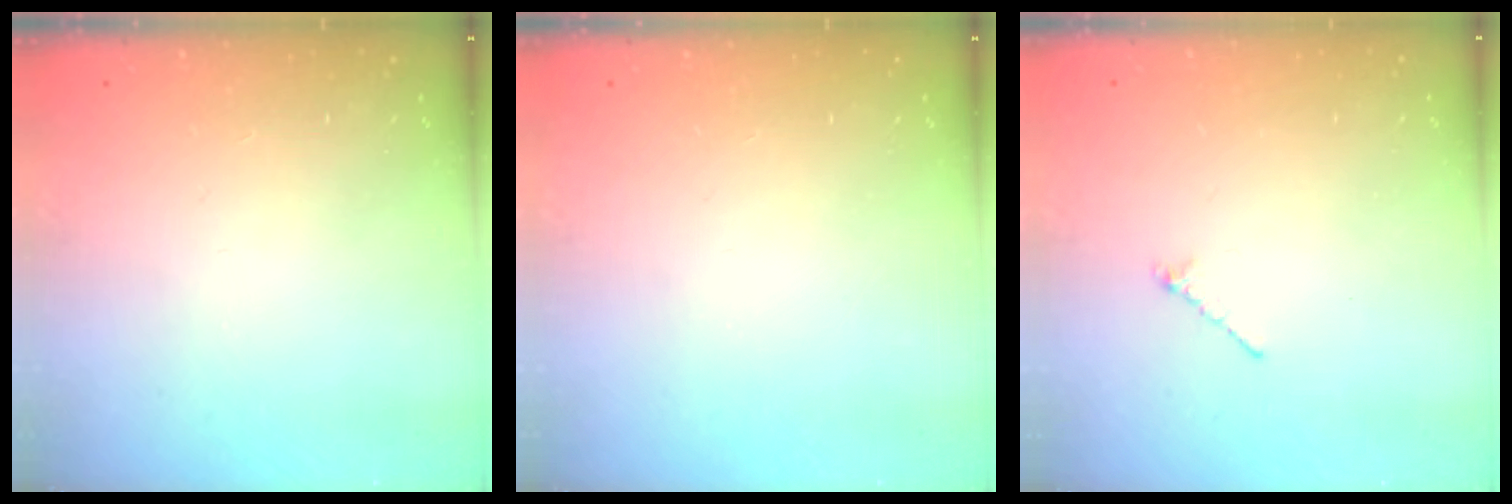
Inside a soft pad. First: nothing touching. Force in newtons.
{"total": 0.0}
{"total": 0.8, "press": 0.7, "slide": 0.4}